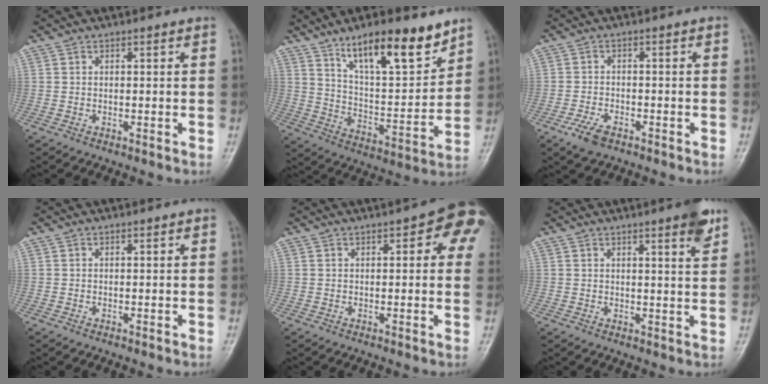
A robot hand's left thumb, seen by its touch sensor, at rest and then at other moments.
{"total": 16.4, "force": [11.1, 4.9, 11.1], "torque": [-0.147, -0.065, 0.195]}
{"total": 4.0, "force": [-2.7, 1.9, 2.3], "torque": [-0.051, 0.008, -0.049]}
{"total": 0.0}
{"total": 8.7, "force": [3.1, 3.5, 7.3], "torque": [-0.055, 0.003, 0.025]}
{"total": 4.7, "force": [3.0, 0.5, 3.6], "torque": [-0.041, -0.017, 0.038]}